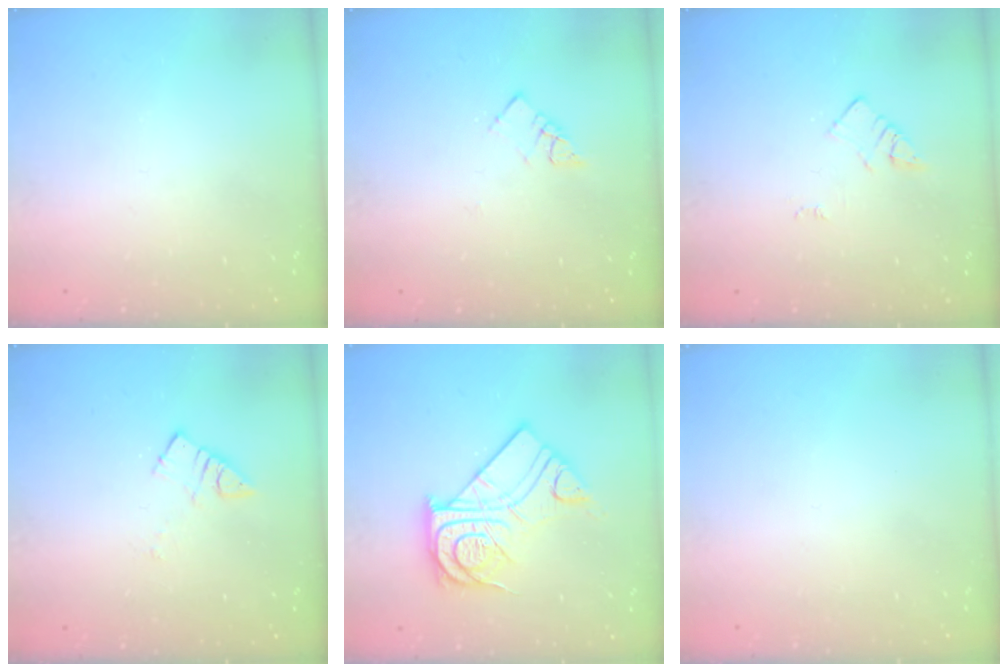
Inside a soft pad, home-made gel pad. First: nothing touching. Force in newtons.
{"total": 4.2, "press": 4.2, "slide": 0.4}
{"total": 2.1, "press": 2.1, "slide": 0.3}
{"total": 4.1, "press": 4.1, "slide": 0.2}
{"total": 16.6, "press": 16.5, "slide": 1.4}
{"total": 1.6, "press": 1.6, "slide": 0.1}